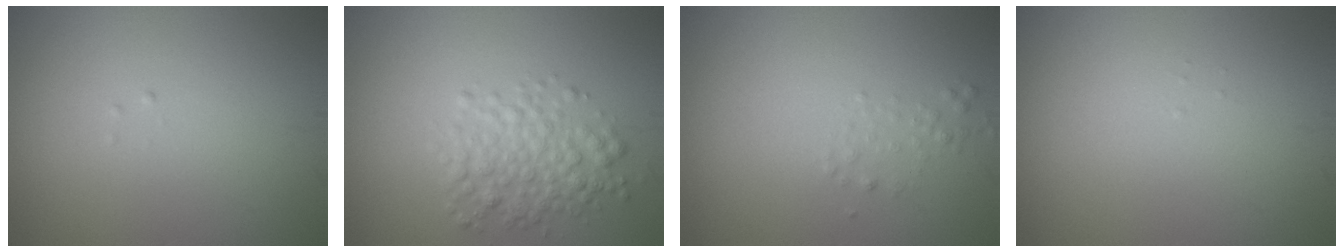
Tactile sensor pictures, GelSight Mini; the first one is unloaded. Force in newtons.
{"total": 3.8, "press": 3.8, "slide": 0.1}
{"total": 1.0, "press": 1.0, "slide": 0.1}
{"total": 0.0}